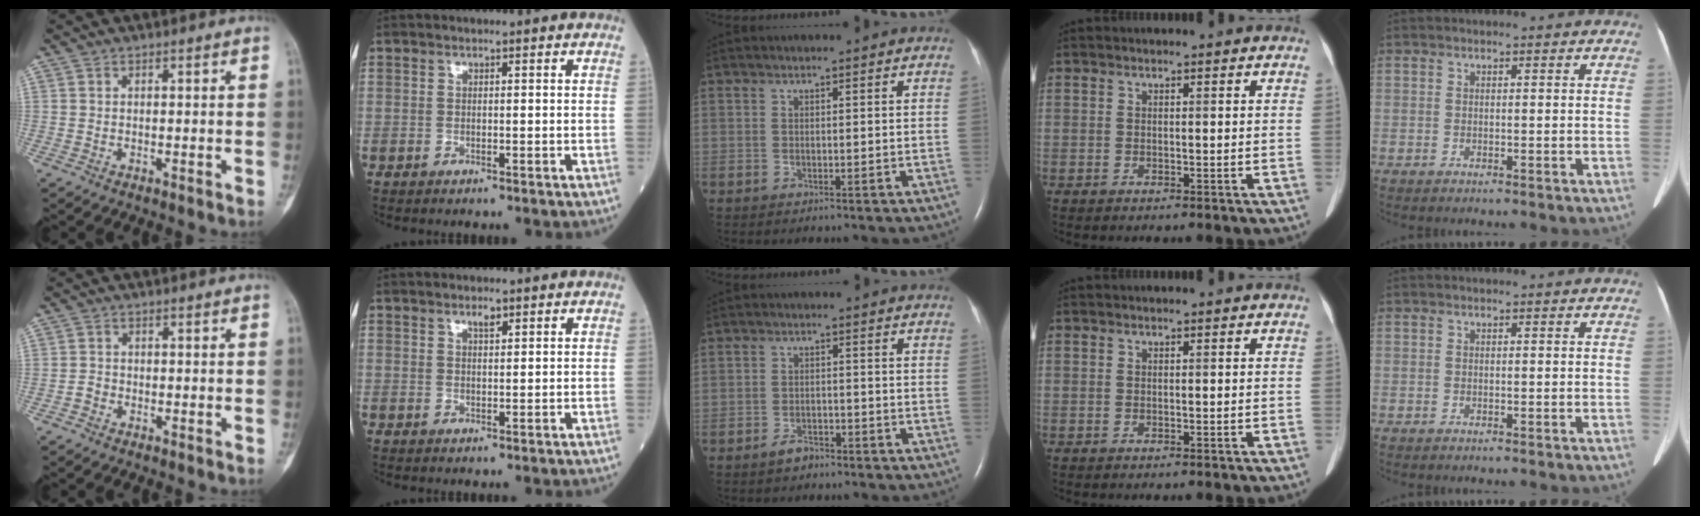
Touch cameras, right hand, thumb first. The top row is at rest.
{"thumb": {"total": 1.2, "force": [-0.7, 0.9, 0.4], "torque": [-0.006, 0.004, -0.018]}, "index": {"total": 1.4, "force": [1.0, 0.5, 1.0], "torque": [-0.017, -0.001, 0.017]}, "middle": {"total": 2.4, "force": [-2.0, 1.1, 0.9], "torque": [-0.023, 0.001, -0.030]}}